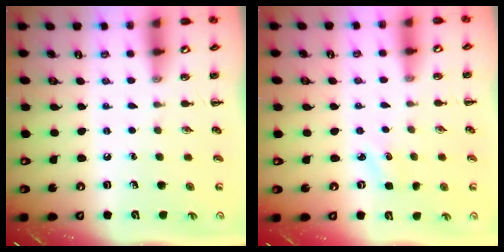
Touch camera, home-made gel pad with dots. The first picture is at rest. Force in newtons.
{"total": 2.7, "press": 2.6, "slide": 0.8}